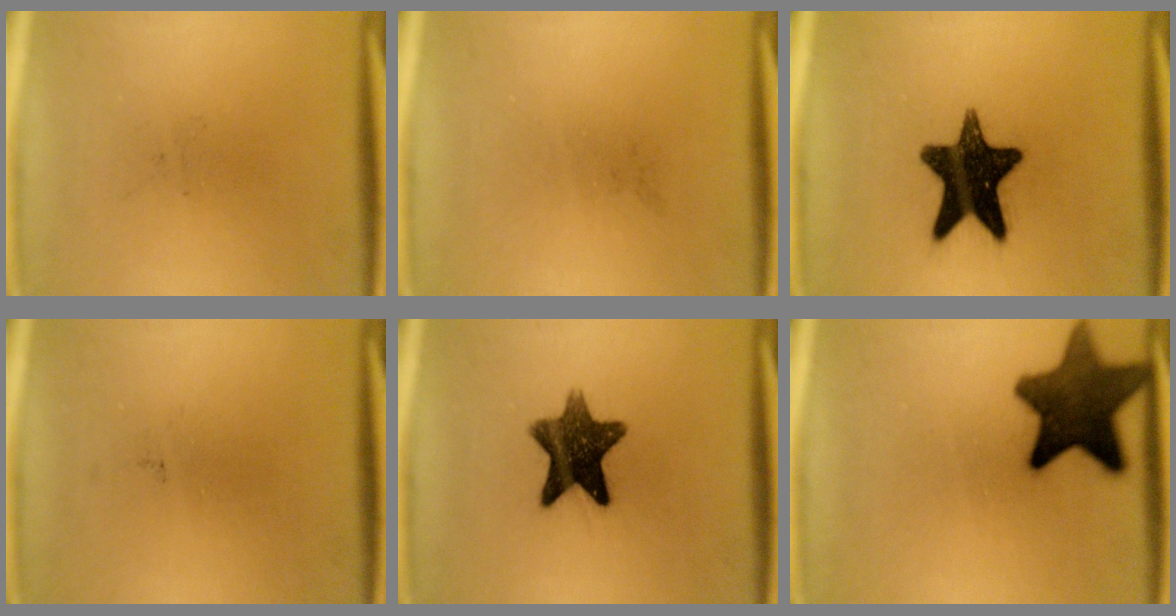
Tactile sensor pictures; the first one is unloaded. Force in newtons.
{"total": 0.0}
{"total": 15.3}
{"total": 0.0}
{"total": 11.2}
{"total": 13.3}